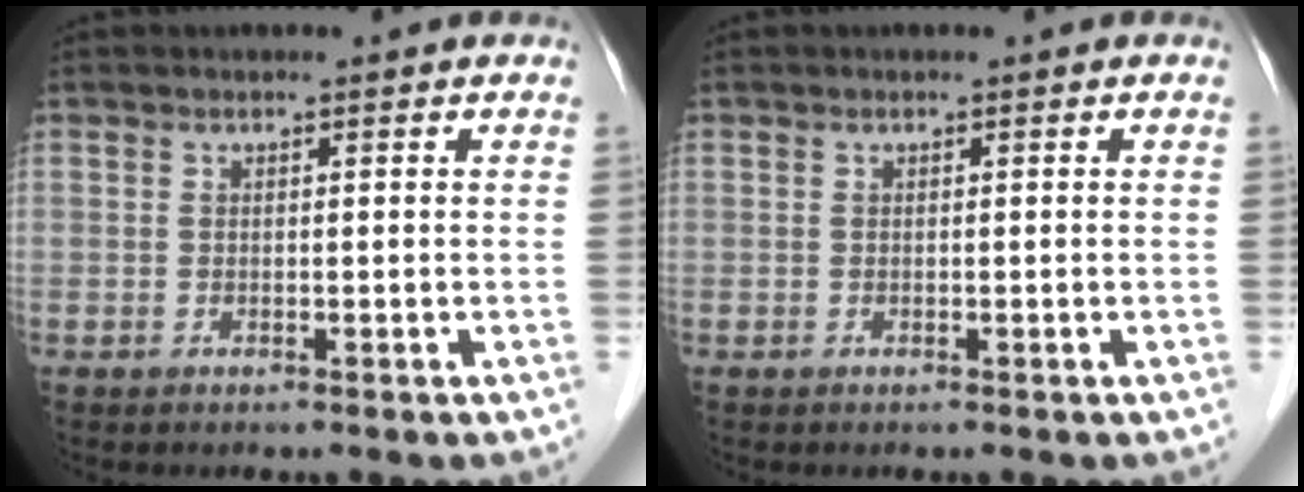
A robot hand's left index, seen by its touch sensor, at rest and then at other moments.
{"total": 0.0}